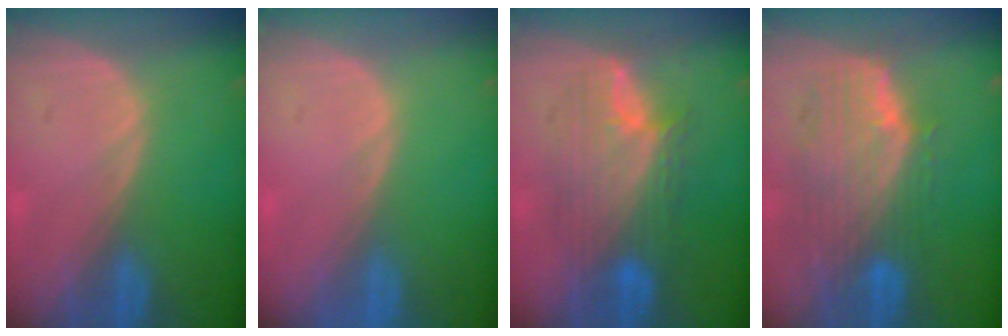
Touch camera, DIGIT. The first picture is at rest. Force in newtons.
{"total": 0.0}
{"total": 8.6, "press": 8.6, "slide": 0.3}
{"total": 10.0, "press": 8.9, "slide": 4.7}